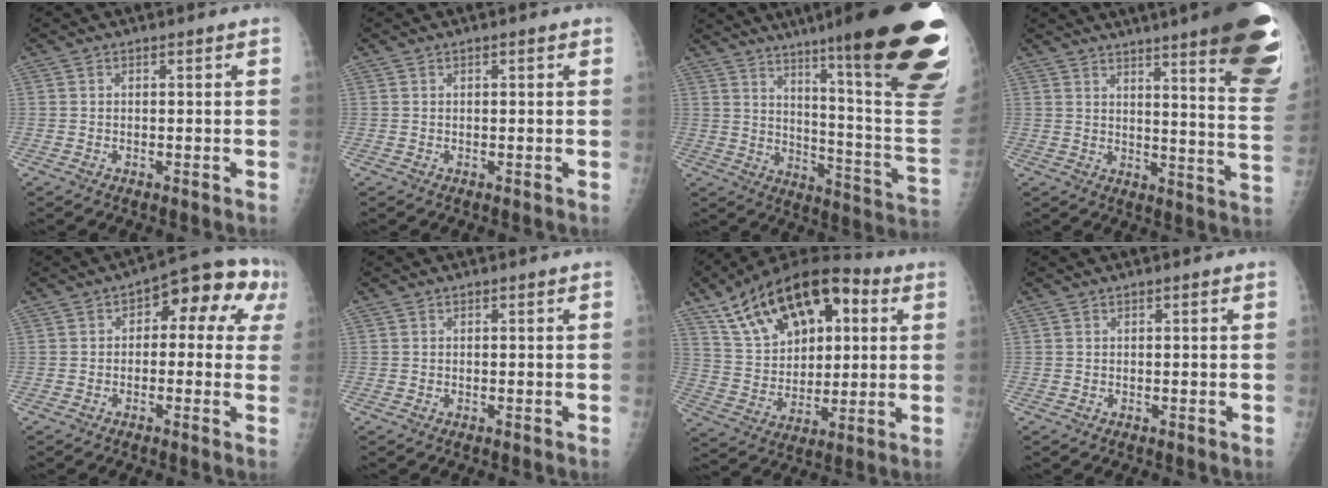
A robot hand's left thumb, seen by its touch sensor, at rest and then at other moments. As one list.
[{"total": 1.0, "force": [0.4, 0.4, 0.8], "torque": [-0.011, 0.002, 0.003]}, {"total": 31.3, "force": [17.5, 3.8, 25.6], "torque": [-0.256, -0.070, 0.257]}, {"total": 24.9, "force": [16.3, 3.1, 18.5], "torque": [-0.192, -0.086, 0.200]}, {"total": 11.3, "force": [2.7, 6.3, 9.0], "torque": [-0.060, 0.038, 0.020]}, {"total": 0.0}, {"total": 23.2, "force": [9.2, 12.9, 17.0], "torque": [-0.260, 0.001, 0.160]}, {"total": 0.0}]